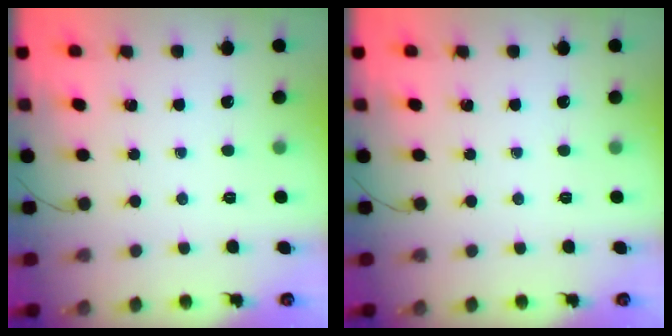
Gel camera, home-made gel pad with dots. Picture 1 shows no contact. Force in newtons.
{"total": 0.0}